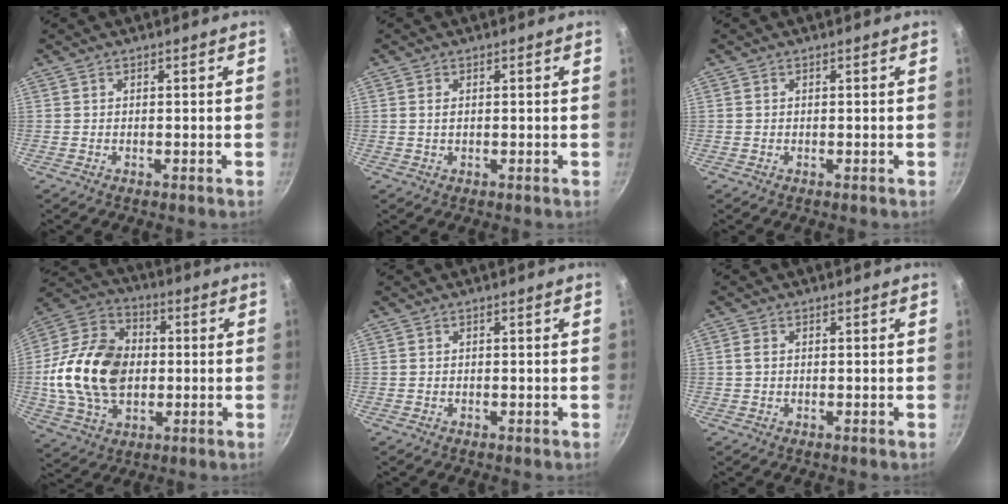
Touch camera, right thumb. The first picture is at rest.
{"total": 1.2, "force": [0.2, 0.7, 1.0], "torque": [-0.019, 0.001, 0.002]}
{"total": 0.0}
{"total": 21.1, "force": [-0.2, 14.9, 14.9], "torque": [-0.258, 0.022, -0.008]}
{"total": 0.0}
{"total": 1.6, "force": [0.2, 1.1, 1.2], "torque": [-0.025, 0.003, 0.001]}